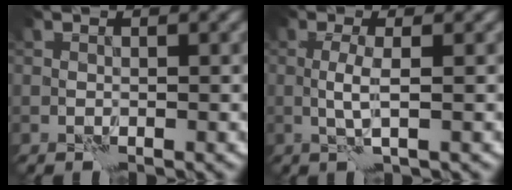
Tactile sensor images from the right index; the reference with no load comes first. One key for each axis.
{"total": 1.8, "fx": 0.2, "fy": -0.1, "fz": 1.8, "tx": -0.039, "ty": -0.002, "tz": 0.003}